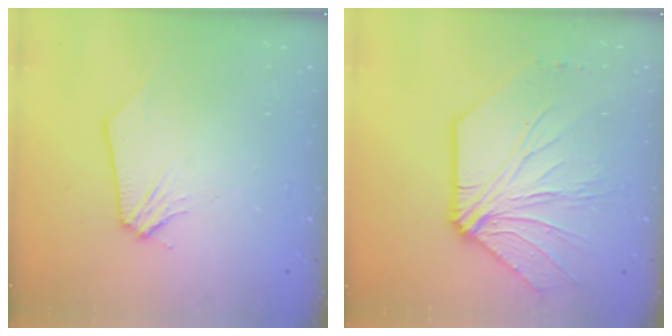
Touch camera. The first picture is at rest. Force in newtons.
{"total": 10.6, "press": 10.6, "slide": 0.9}